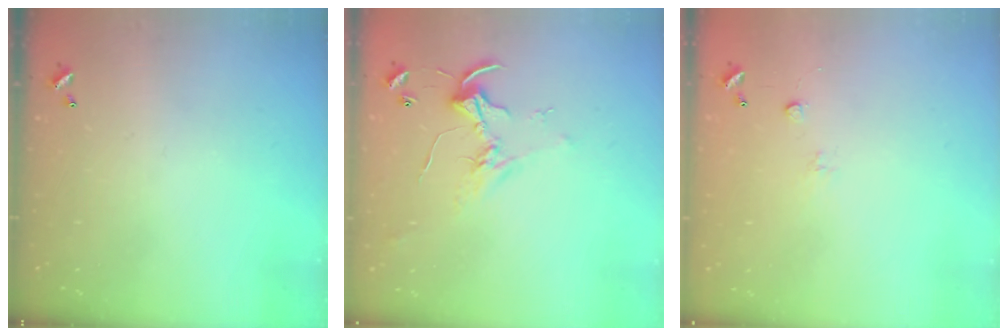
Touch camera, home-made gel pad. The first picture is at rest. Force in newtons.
{"total": 2.5, "press": 2.5, "slide": 0.2}
{"total": 4.9, "press": 4.9, "slide": 0.7}